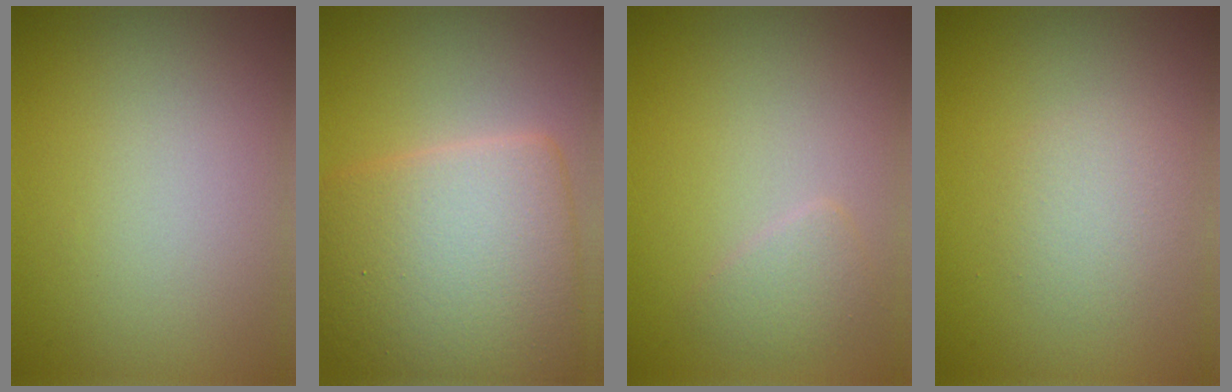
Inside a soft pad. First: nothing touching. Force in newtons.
{"total": 9.1, "press": 9.1, "slide": 0.2}
{"total": 1.5, "press": 1.5, "slide": 0.1}
{"total": 2.0, "press": 2.0, "slide": 0.2}